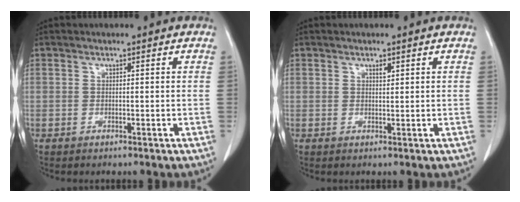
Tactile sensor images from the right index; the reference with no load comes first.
{"total": 0.8, "force": [0.5, 0.3, 0.6], "torque": [-0.010, -0.004, 0.008]}